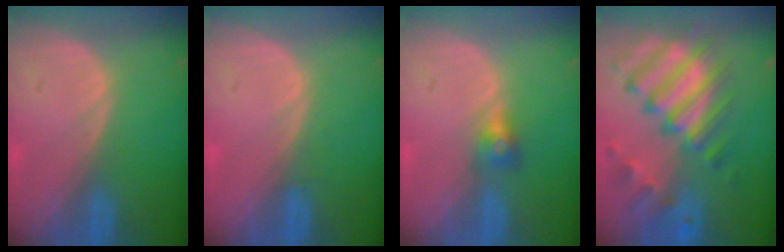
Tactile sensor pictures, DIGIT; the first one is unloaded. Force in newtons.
{"total": 0.6, "press": 0.6, "slide": 0.2}
{"total": 2.7, "press": 2.5, "slide": 0.9}
{"total": 11.4, "press": 9.9, "slide": 5.7}